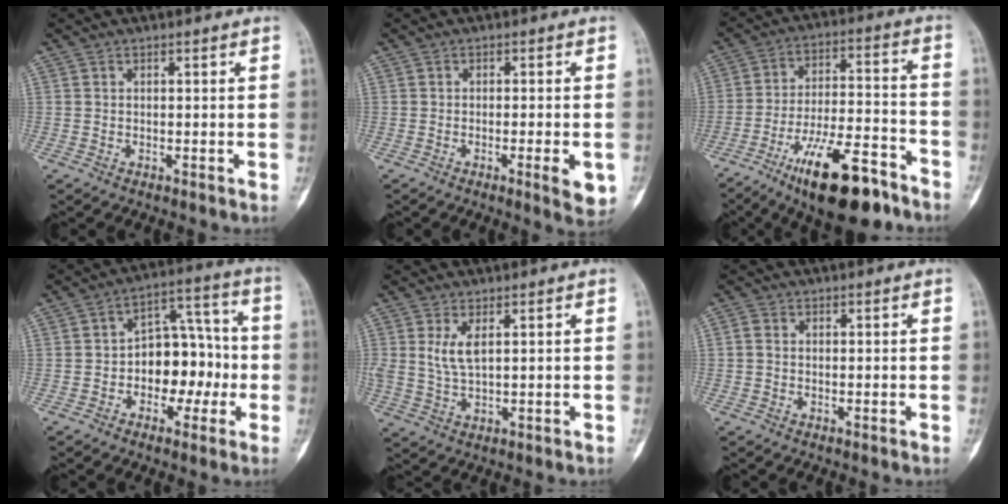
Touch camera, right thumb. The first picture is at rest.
{"total": 5.5, "force": [-1.9, 1.2, 5.0], "torque": [-0.064, -0.006, -0.024]}
{"total": 18.8, "force": [-11.7, 6.2, 13.4], "torque": [-0.217, 0.073, -0.191]}
{"total": 11.9, "force": [-2.2, 8.0, 8.5], "torque": [-0.081, 0.052, -0.039]}
{"total": 4.2, "force": [1.4, 1.6, 3.7], "torque": [-0.079, -0.008, 0.037]}
{"total": 1.2, "force": [0.0, 0.9, 0.7], "torque": [-0.011, 0.001, -0.003]}